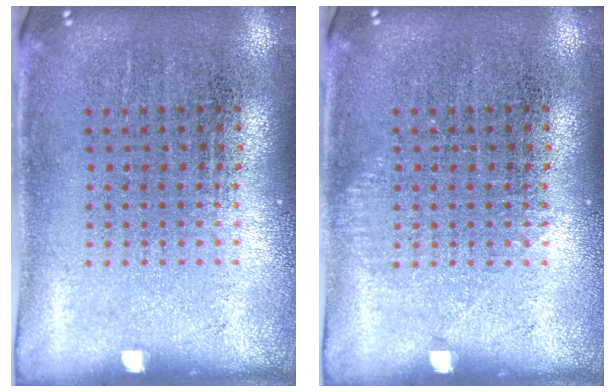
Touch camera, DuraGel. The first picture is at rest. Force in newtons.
{"total": 0.8, "press": 0.7, "slide": 0.2}